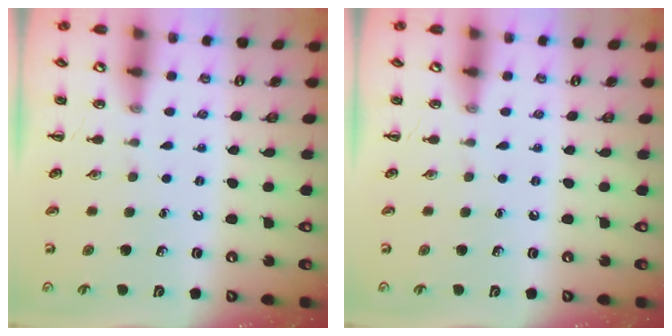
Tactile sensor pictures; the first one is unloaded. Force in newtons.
{"total": 0.0}